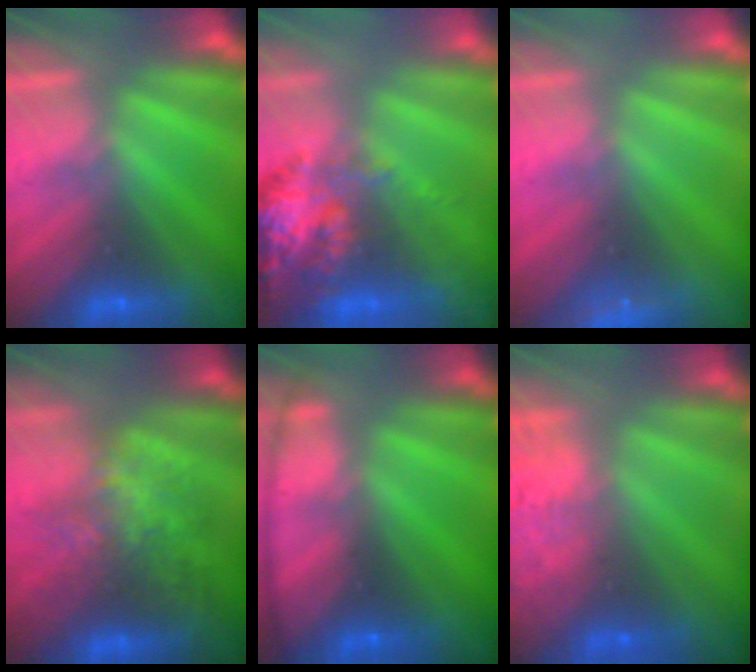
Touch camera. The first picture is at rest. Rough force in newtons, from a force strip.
{"total": 5.8}
{"total": 2.3}
{"total": 5.8}
{"total": 7.9}
{"total": 9.3}